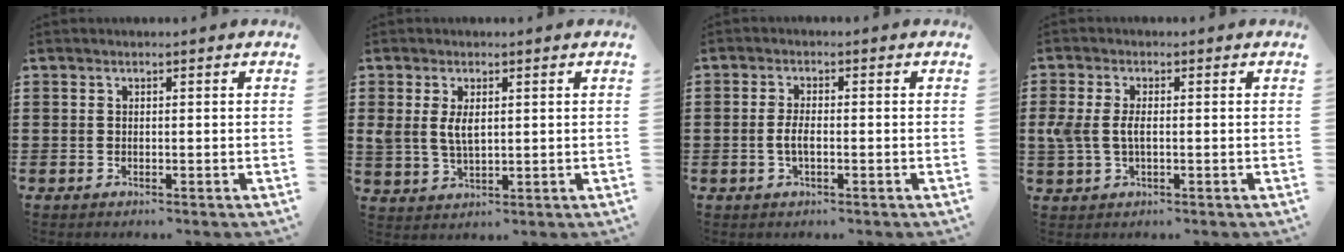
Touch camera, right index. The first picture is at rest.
{"total": 4.0, "force": [0.9, 1.9, 3.3], "torque": [-0.078, 0.002, 0.014]}
{"total": 2.6, "force": [-0.6, 0.8, 2.4], "torque": [-0.059, -0.004, -0.016]}
{"total": 3.8, "force": [0.0, 2.0, 3.2], "torque": [-0.094, -0.005, -0.011]}